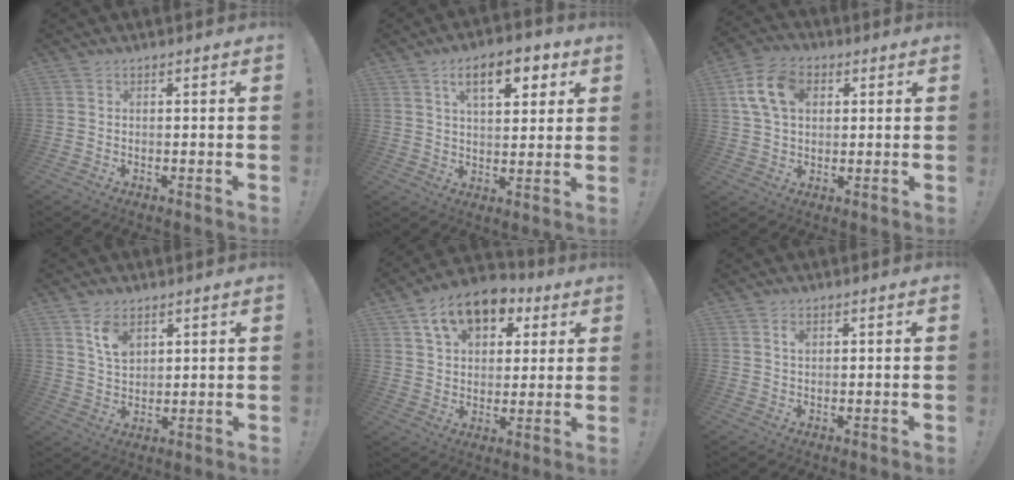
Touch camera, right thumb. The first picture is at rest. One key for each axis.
{"total": 11.9, "fx": 5.5, "fy": 5.6, "fz": 9.0, "tx": -0.120, "ty": -0.014, "tz": 0.090}
{"total": 12.4, "fx": 3.6, "fy": 8.4, "fz": 8.3, "tx": -0.149, "ty": 0.008, "tz": 0.070}
{"total": 7.2, "fx": 4.1, "fy": 4.4, "fz": 3.9, "tx": -0.061, "ty": -0.017, "tz": 0.075}
{"total": 14.0, "fx": 7.4, "fy": 9.4, "fz": 7.3, "tx": -0.111, "ty": -0.032, "tz": 0.138}
{"total": 1.7, "fx": 0.8, "fy": 1.0, "fz": 1.1, "tx": -0.012, "ty": -0.003, "tz": 0.013}